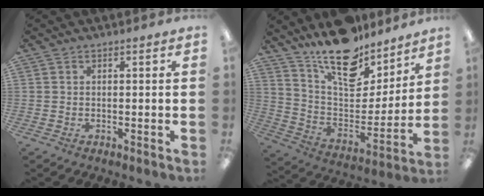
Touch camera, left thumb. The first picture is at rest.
{"total": 19.3, "force": [15.2, 8.2, 8.5], "torque": [-0.142, -0.114, 0.271]}